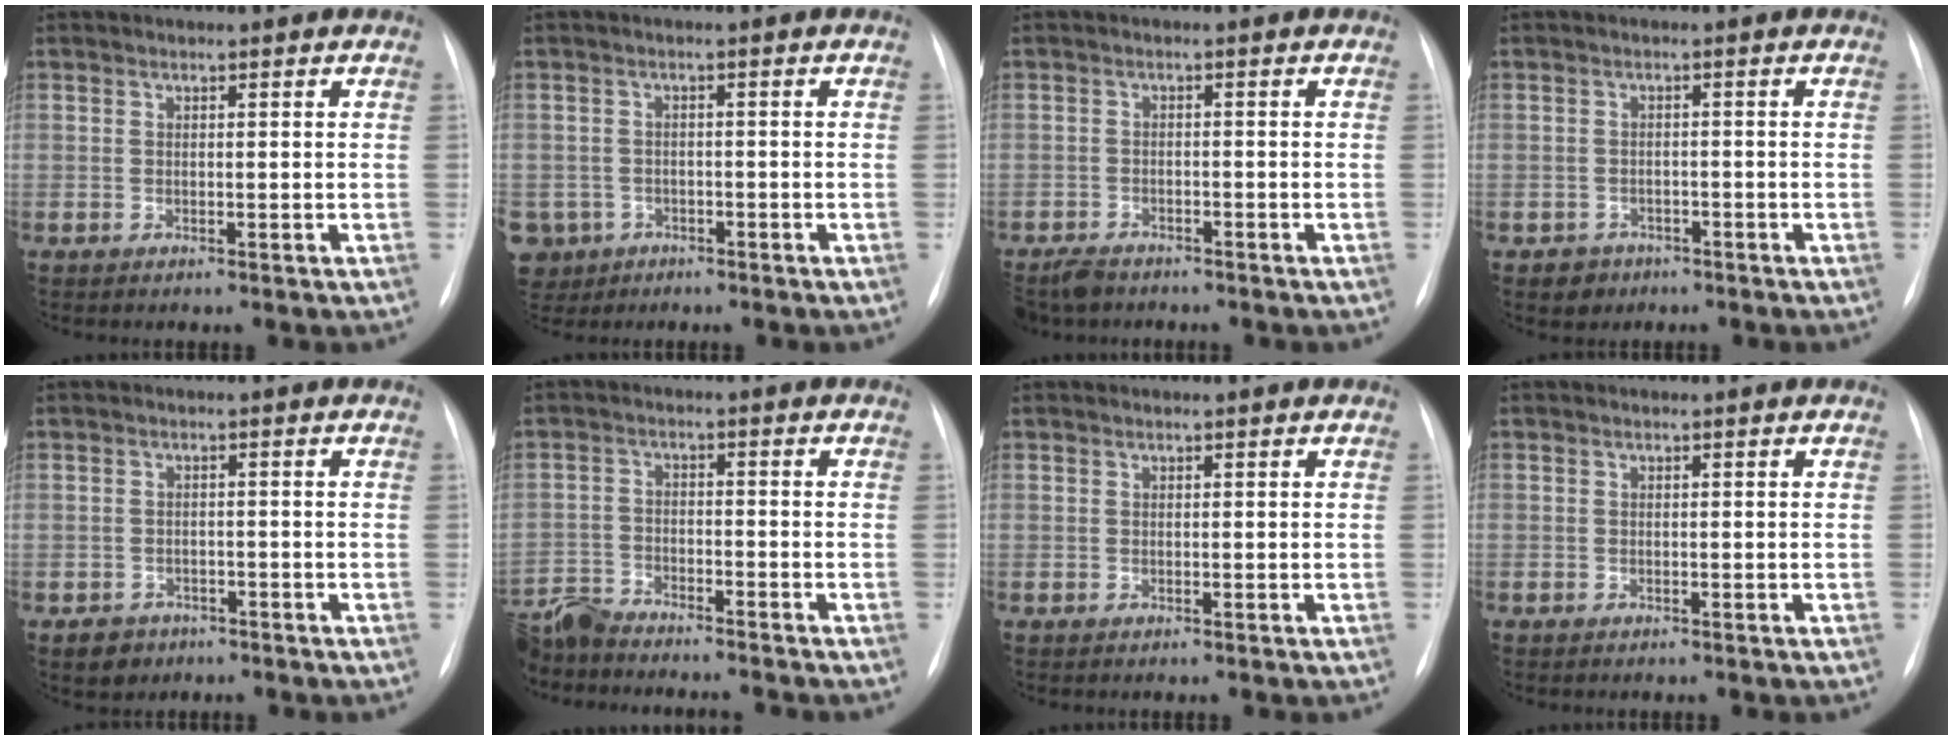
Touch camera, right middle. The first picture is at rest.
{"total": 6.9, "force": [-3.2, 5.9, 1.5], "torque": [-0.046, 0.004, -0.046]}
{"total": 4.7, "force": [-4.1, 2.1, 1.1], "torque": [-0.020, -0.010, -0.070]}
{"total": 2.6, "force": [-1.6, 2.1, 0.1], "torque": [-0.002, 0.009, -0.022]}
{"total": 3.1, "force": [-2.0, 2.4, 0.5], "torque": [-0.008, 0.008, -0.026]}
{"total": 10.7, "force": [-10.2, 1.3, 2.9], "torque": [-0.056, -0.001, -0.174]}
{"total": 0.0}
{"total": 0.0}